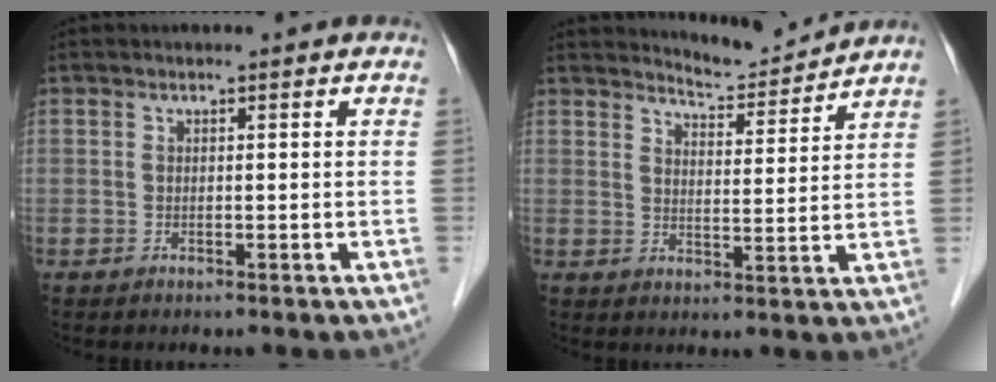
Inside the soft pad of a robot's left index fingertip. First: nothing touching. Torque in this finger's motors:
{"motor_torque": [0.15, -0.33, 0.05, 0.00]}